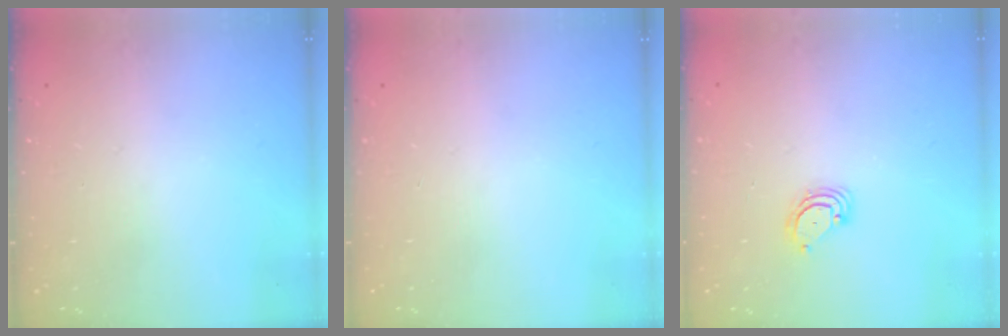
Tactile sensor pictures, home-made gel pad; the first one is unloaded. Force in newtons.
{"total": 0.0}
{"total": 3.7, "press": 3.7, "slide": 0.3}